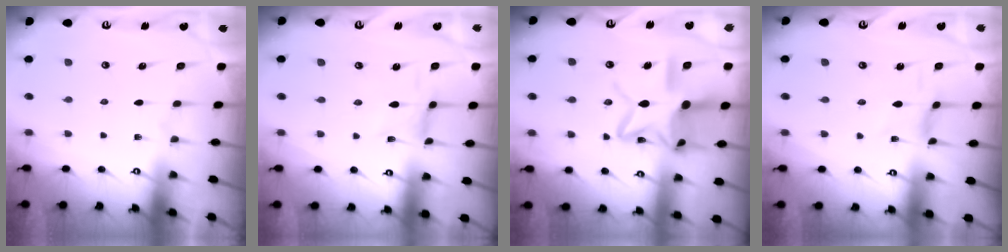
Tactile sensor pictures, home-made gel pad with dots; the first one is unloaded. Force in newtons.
{"total": 0.0}
{"total": 17.7, "press": 17.7, "slide": 1.4}
{"total": 2.2, "press": 2.2, "slide": 0.2}